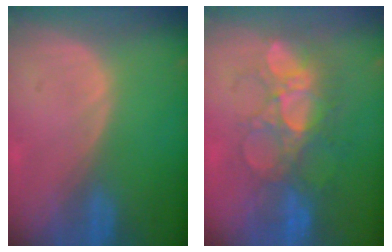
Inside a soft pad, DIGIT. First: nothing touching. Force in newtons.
{"total": 8.7, "press": 8.3, "slide": 2.4}